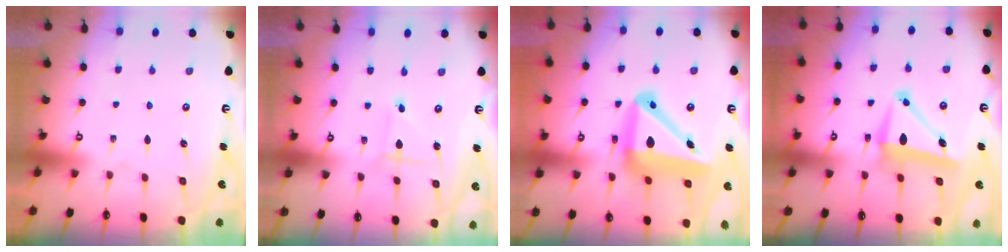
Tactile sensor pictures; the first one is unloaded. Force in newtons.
{"total": 1.0, "press": 1.0, "slide": 0.1}
{"total": 17.8, "press": 17.7, "slide": 2.0}
{"total": 9.7, "press": 9.5, "slide": 1.9}